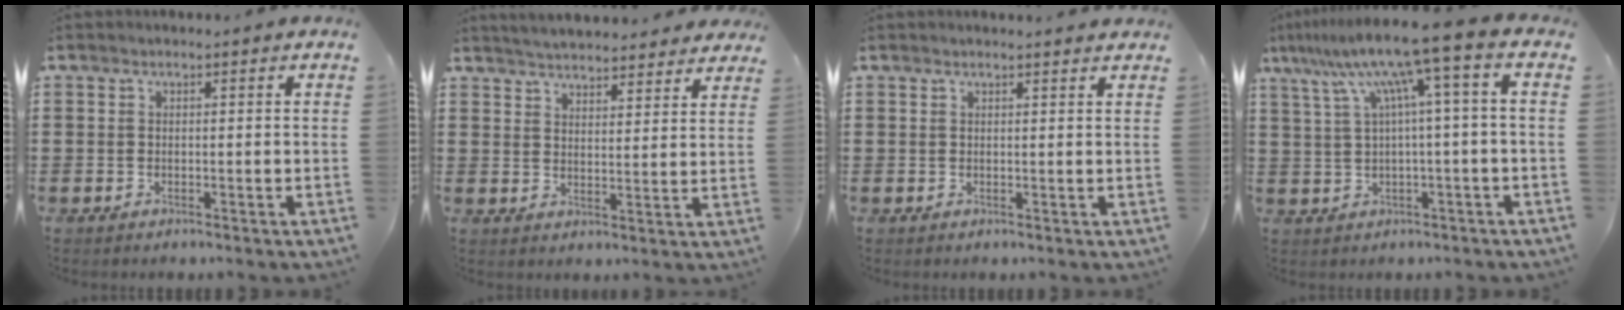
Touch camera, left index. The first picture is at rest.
{"total": 4.3, "force": [4.3, 0.1, 0.2], "torque": [-0.020, -0.019, 0.078]}
{"total": 1.2, "force": [1.2, -0.2, 0.3], "torque": [-0.007, -0.003, 0.024]}
{"total": 7.8, "force": [2.9, -1.1, 7.2], "torque": [-0.149, -0.024, 0.039]}